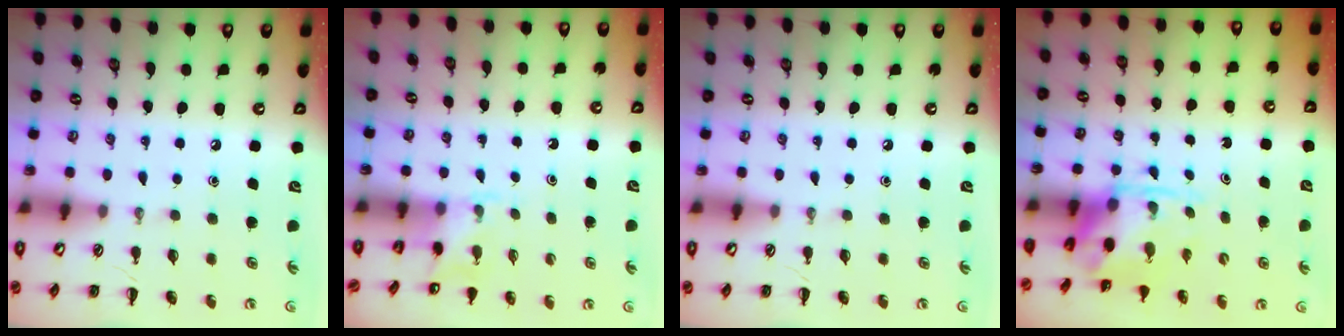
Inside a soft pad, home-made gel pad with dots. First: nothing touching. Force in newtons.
{"total": 2.5, "press": 2.4, "slide": 0.9}
{"total": 0.0}
{"total": 3.9, "press": 3.7, "slide": 1.1}